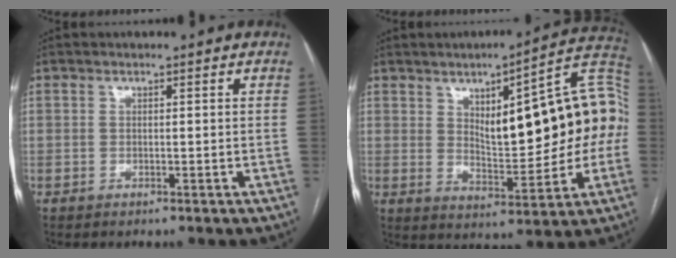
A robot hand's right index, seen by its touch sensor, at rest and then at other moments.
{"total": 20.1, "force": [2.3, 5.7, 19.1], "torque": [-0.268, 0.032, 0.037]}